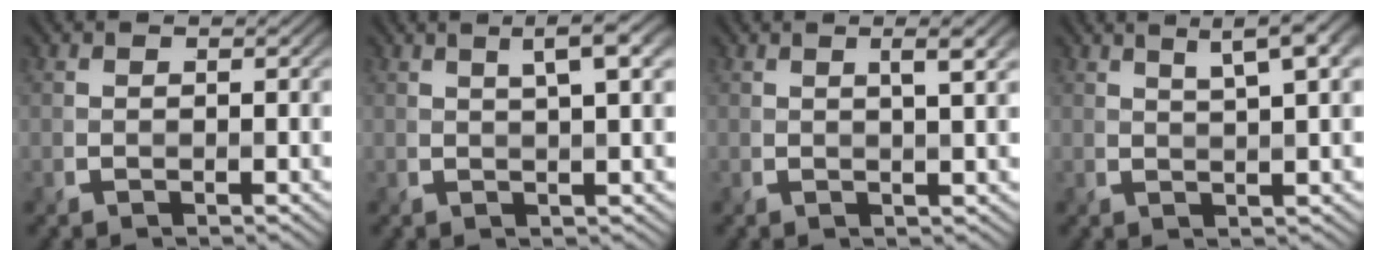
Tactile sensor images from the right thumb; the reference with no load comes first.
{"total": 4.4, "force": [1.9, 0.7, 3.9], "torque": [-0.063, 0.008, 0.033]}
{"total": 3.0, "force": [1.2, 0.6, 2.7], "torque": [-0.041, 0.004, 0.019]}
{"total": 6.0, "force": [3.1, 1.1, 5.0], "torque": [-0.081, 0.016, 0.052]}